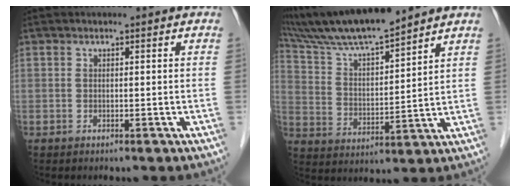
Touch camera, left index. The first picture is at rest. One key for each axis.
{"total": 13.0, "fx": 11.6, "fy": 0.3, "fz": 5.7, "tx": -0.115, "ty": 0.015, "tz": 0.220}